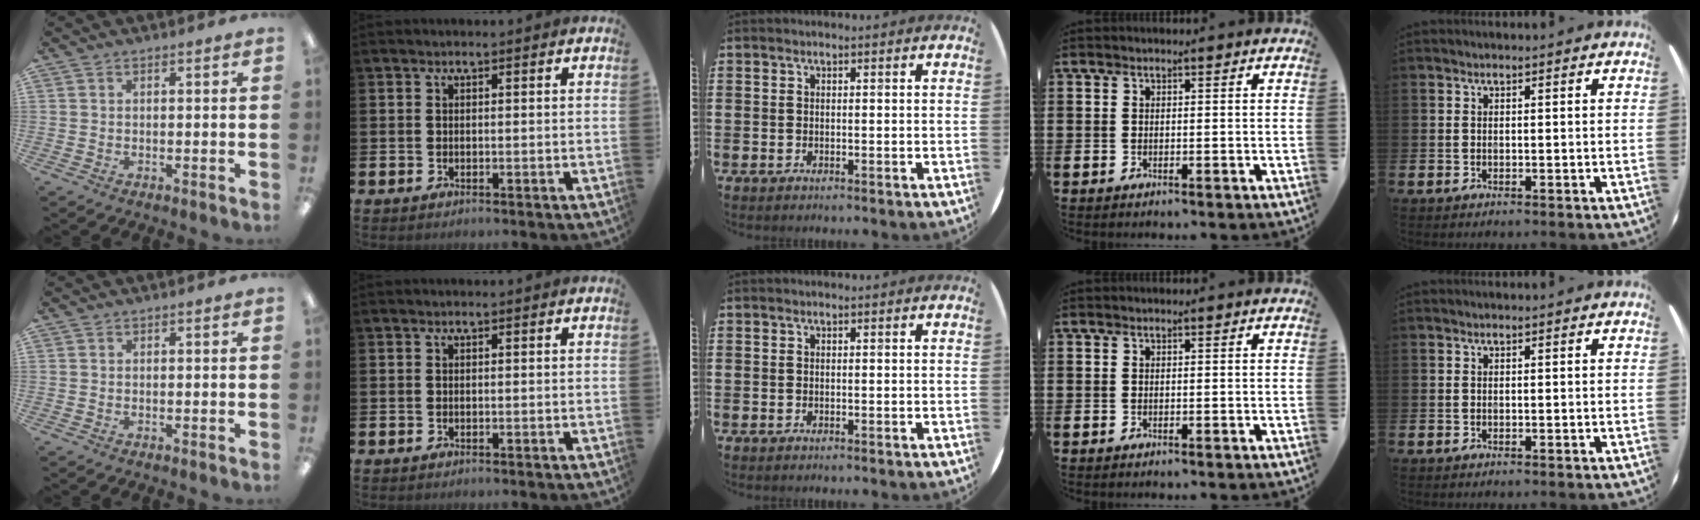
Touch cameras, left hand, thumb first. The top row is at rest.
{}